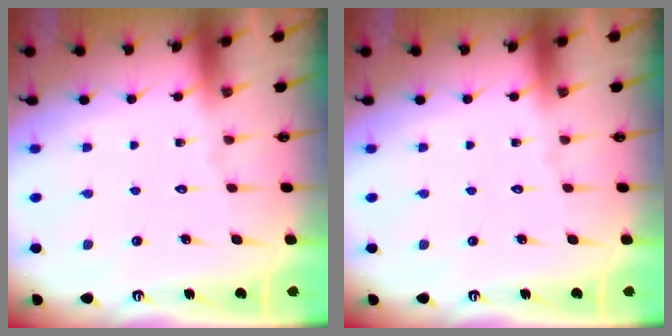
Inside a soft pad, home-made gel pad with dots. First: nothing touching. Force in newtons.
{"total": 0.0}